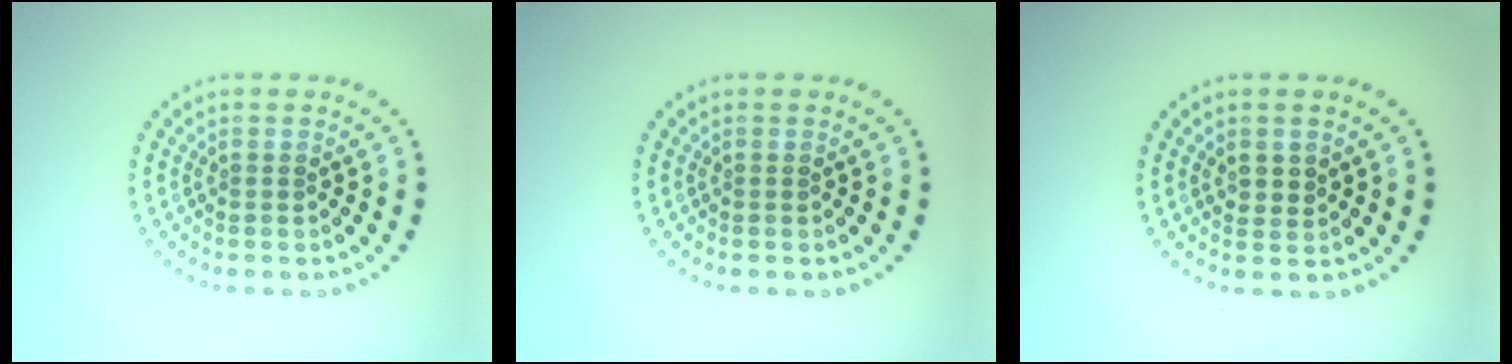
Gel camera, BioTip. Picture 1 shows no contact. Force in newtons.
{"total": 0.0}
{"total": 1.3, "press": 1.2, "slide": 0.5}